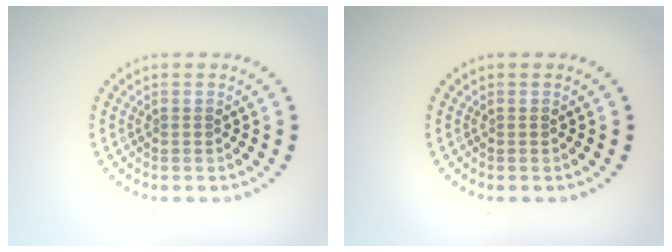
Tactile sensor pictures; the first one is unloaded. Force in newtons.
{"total": 0.0}